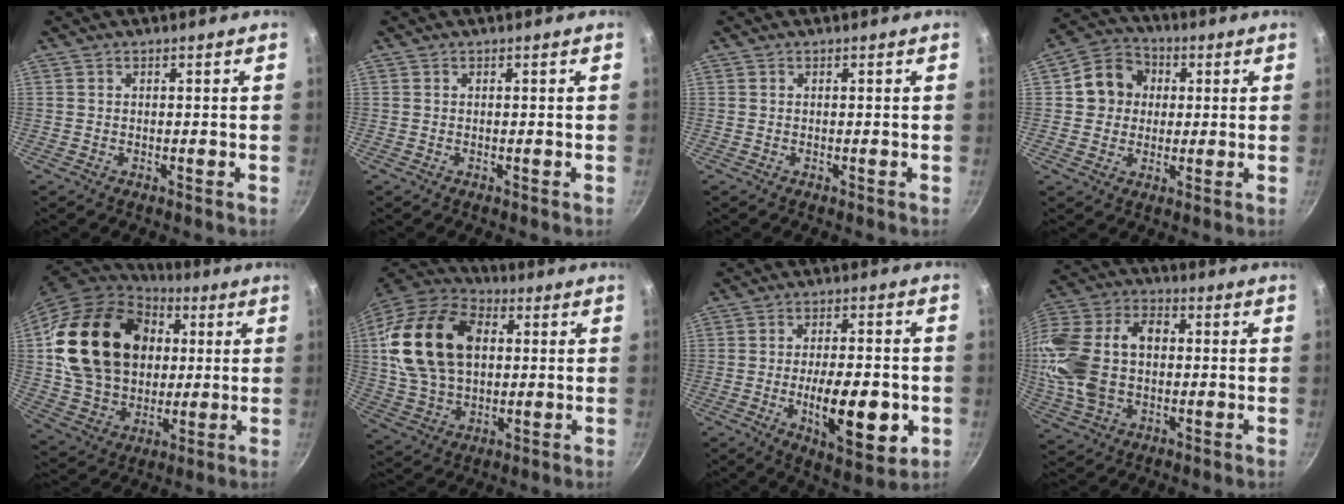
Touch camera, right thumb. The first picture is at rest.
{"total": 0.0}
{"total": 0.0}
{"total": 9.4, "force": [1.6, 8.4, 3.8], "torque": [-0.031, 0.013, 0.013]}
{"total": 27.0, "force": [5.6, 20.6, 16.5], "torque": [-0.266, 0.006, 0.109]}
{"total": 23.1, "force": [4.2, 15.6, 16.5], "torque": [-0.293, 0.015, 0.073]}
{"total": 15.6, "force": [-3.5, 6.1, 13.9], "torque": [-0.192, -0.003, -0.047]}
{"total": 20.2, "force": [0.3, 13.7, 14.9], "torque": [-0.289, 0.036, 0.001]}